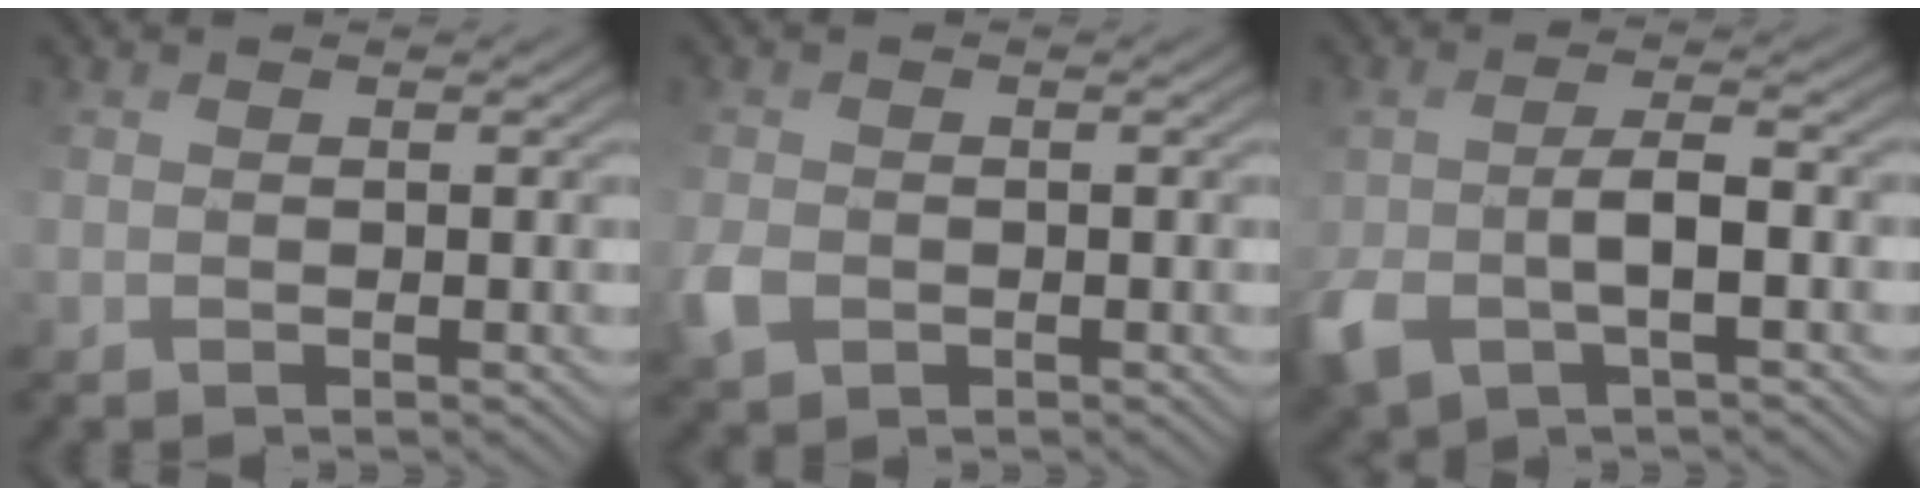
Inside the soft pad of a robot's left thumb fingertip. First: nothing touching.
{"total": 2.2, "force": [-0.6, 1.8, 1.1], "torque": [-0.032, 0.000, -0.015]}
{"total": 5.8, "force": [-1.8, 3.0, 4.7], "torque": [-0.093, 0.002, -0.030]}